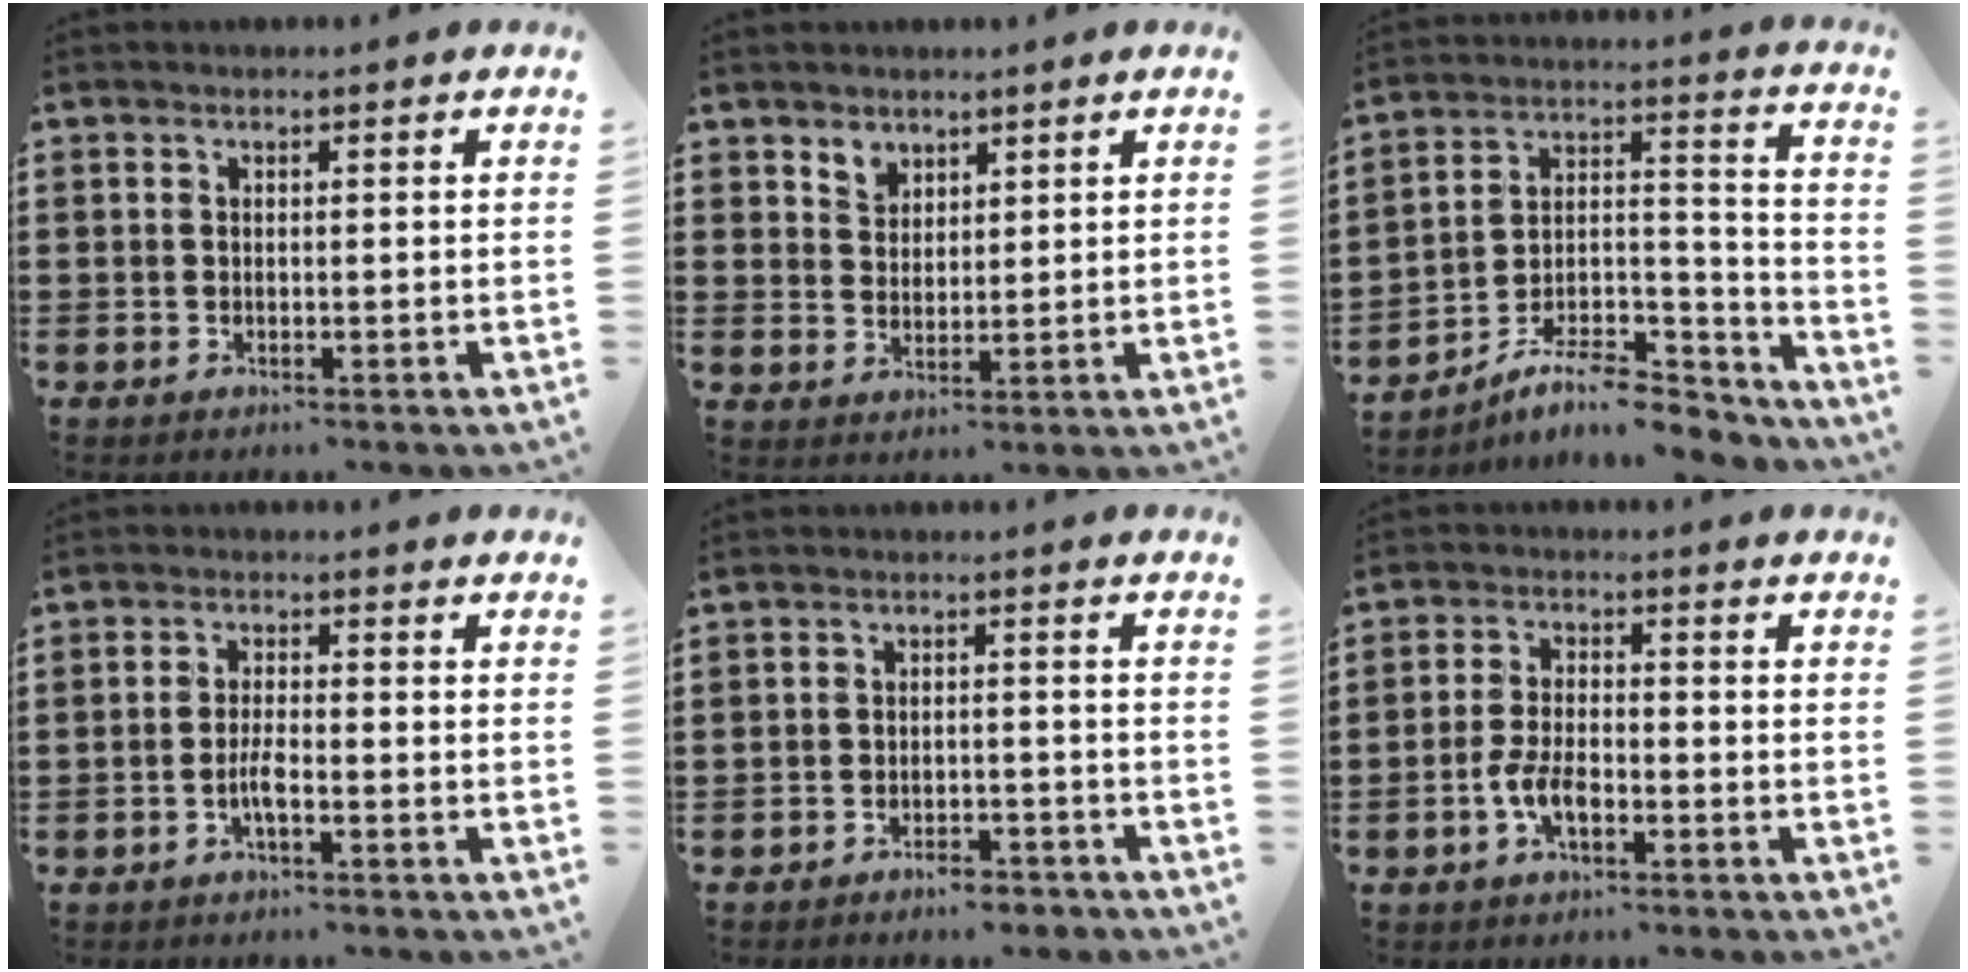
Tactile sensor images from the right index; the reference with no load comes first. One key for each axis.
{"total": 2.9, "fx": 2.2, "fy": 1.9, "fz": 0.0, "tx": -0.011, "ty": 0.006, "tz": 0.043}
{"total": 9.6, "fx": -8.2, "fy": 2.5, "fz": 4.4, "tx": -0.068, "ty": 0.021, "tz": -0.154}
{"total": 3.0, "fx": -1.4, "fy": 0.5, "fz": 2.6, "tx": -0.063, "ty": -0.005, "tz": -0.029}
{"total": 2.9, "fx": -2.8, "fy": 0.6, "fz": 0.5, "tx": -0.013, "ty": 0.003, "tz": -0.058}
{"total": 4.6, "fx": -2.0, "fy": 2.0, "fz": 3.6, "tx": -0.091, "ty": -0.005, "tz": -0.042}